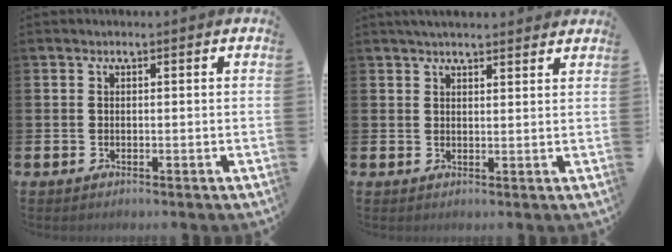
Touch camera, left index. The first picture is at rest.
{"total": 3.0, "force": [2.9, 0.4, 0.6], "torque": [-0.013, -0.008, 0.052]}